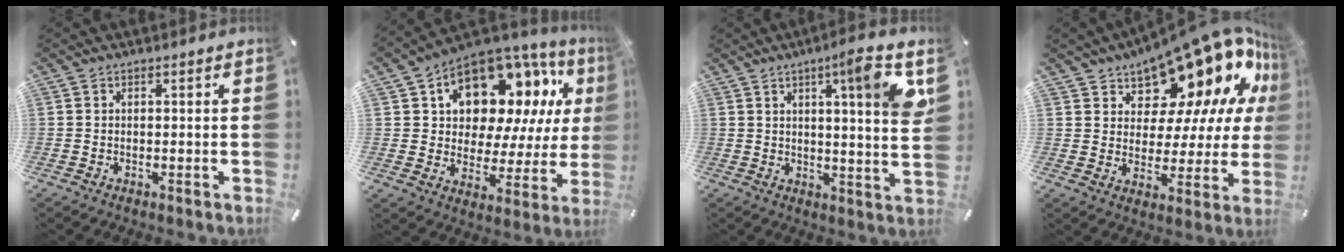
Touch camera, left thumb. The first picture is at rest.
{"total": 15.0, "force": [8.1, 10.1, 7.7], "torque": [-0.127, -0.055, 0.146]}
{"total": 11.5, "force": [5.7, 0.7, 10.0], "torque": [-0.143, -0.030, 0.080]}
{"total": 17.8, "force": [13.4, 8.7, 7.8], "torque": [-0.107, -0.120, 0.224]}